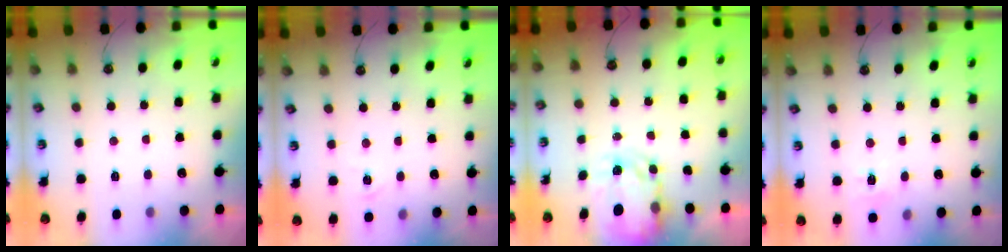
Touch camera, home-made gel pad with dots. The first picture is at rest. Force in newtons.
{"total": 3.6, "press": 3.6, "slide": 0.5}
{"total": 4.4, "press": 4.4, "slide": 0.2}
{"total": 6.3, "press": 6.3, "slide": 0.7}